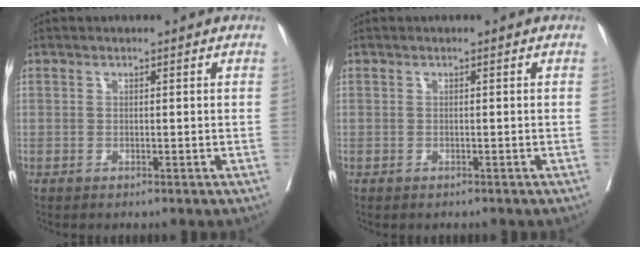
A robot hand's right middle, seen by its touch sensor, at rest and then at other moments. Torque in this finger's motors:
{"motor_torque": [0.03, -0.12, 0.01, 0.02]}